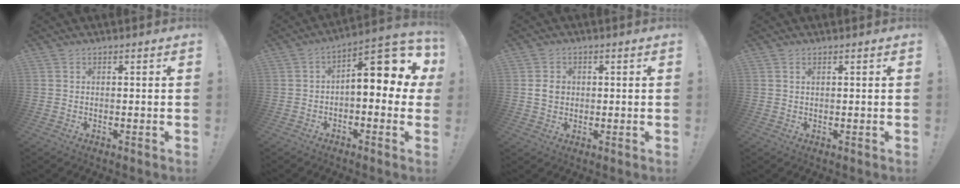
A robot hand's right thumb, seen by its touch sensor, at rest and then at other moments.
{"total": 12.5, "force": [2.6, 5.2, 11.1], "torque": [-0.147, -0.016, 0.041]}
{"total": 4.2, "force": [0.2, 3.5, 2.4], "torque": [-0.045, 0.004, 0.003]}
{"total": 0.7, "force": [0.4, 0.2, 0.5], "torque": [-0.006, -0.002, 0.007]}